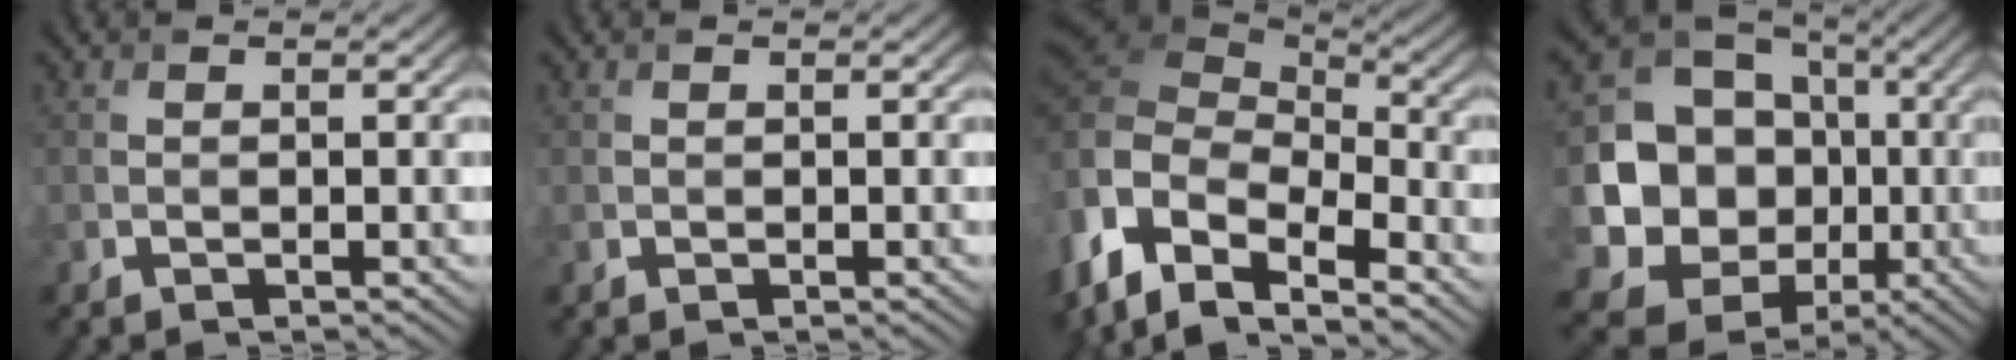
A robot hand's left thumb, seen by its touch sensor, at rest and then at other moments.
{"total": 0.0}
{"total": 13.2, "force": [-4.2, 8.3, 9.4], "torque": [-0.237, -0.027, -0.052]}
{"total": 21.2, "force": [-1.6, 18.9, 9.5], "torque": [-0.249, -0.006, -0.026]}